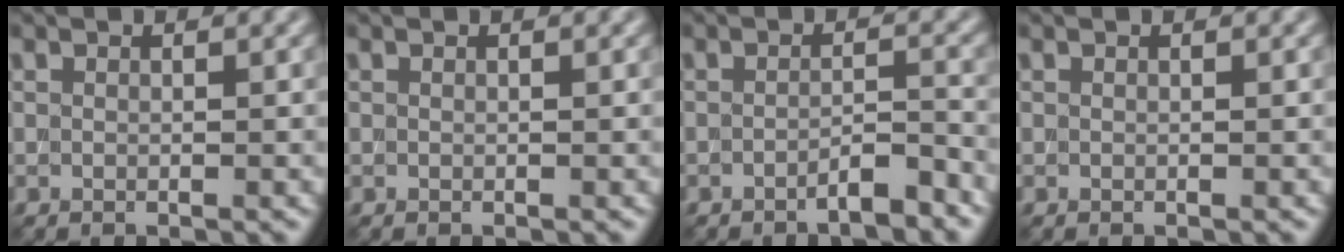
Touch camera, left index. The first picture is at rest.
{"total": 0.0}
{"total": 2.5, "force": [-1.7, 0.4, 1.8], "torque": [-0.022, 0.008, -0.033]}
{"total": 0.0}